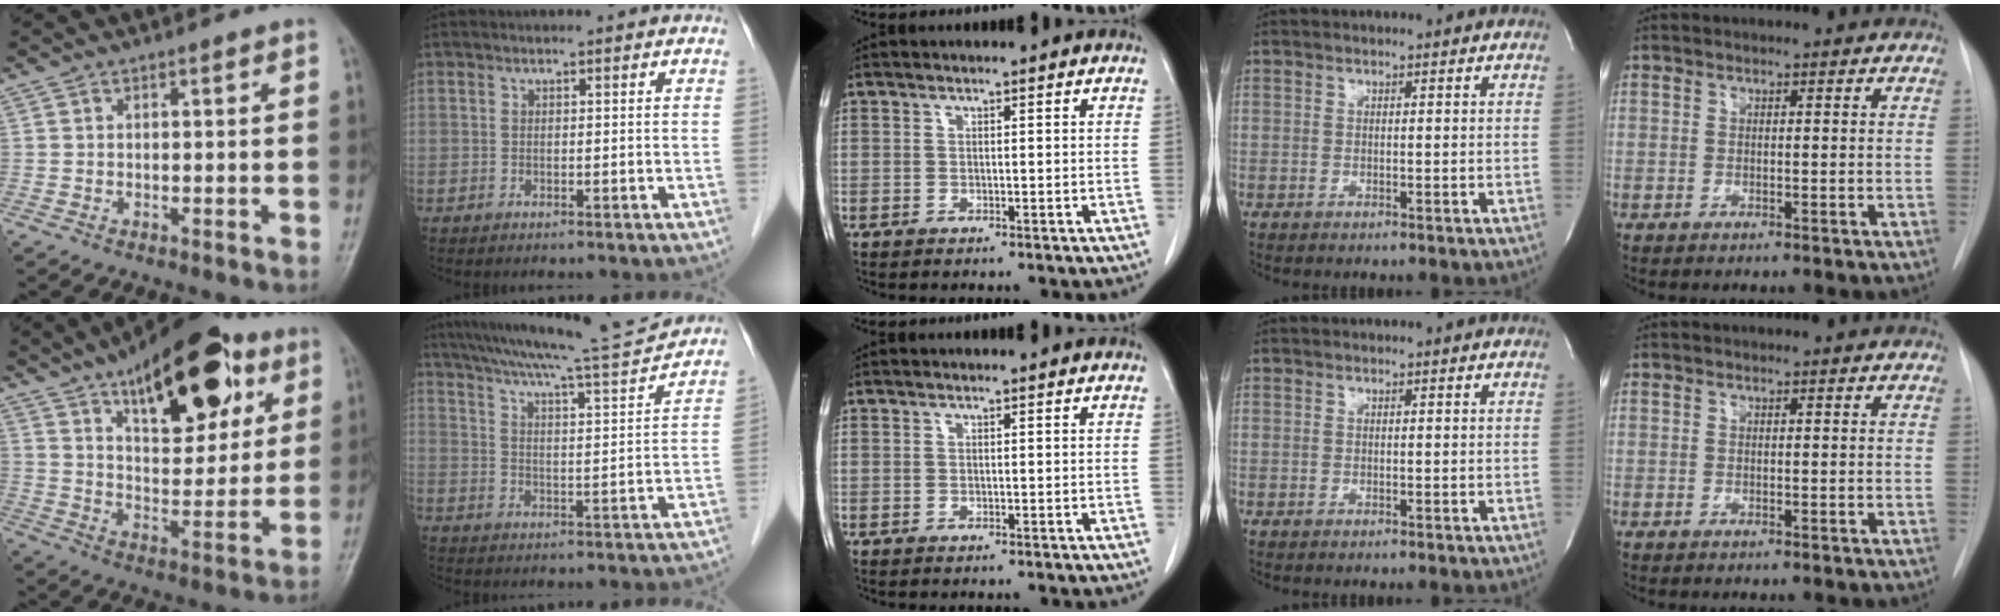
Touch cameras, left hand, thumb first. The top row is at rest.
{"thumb": {"total": 22.7, "force": [11.6, 10.3, 16.6], "torque": [-0.204, -0.033, 0.182]}, "index": {"total": 15.9, "force": [14.6, -1.2, 6.2], "torque": [-0.110, -0.018, 0.212]}}